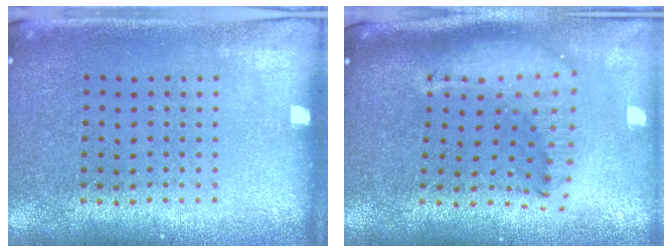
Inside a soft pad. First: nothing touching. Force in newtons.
{"total": 2.1, "press": 1.7, "slide": 1.3}